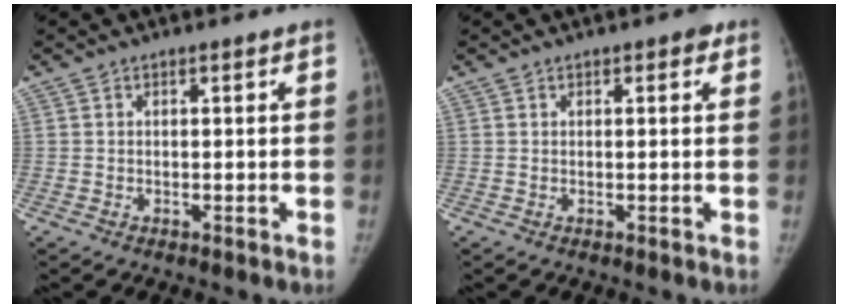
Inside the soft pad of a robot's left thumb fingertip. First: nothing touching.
{"total": 1.5, "force": [0.7, 0.7, 1.1], "torque": [-0.007, 0.001, 0.006]}